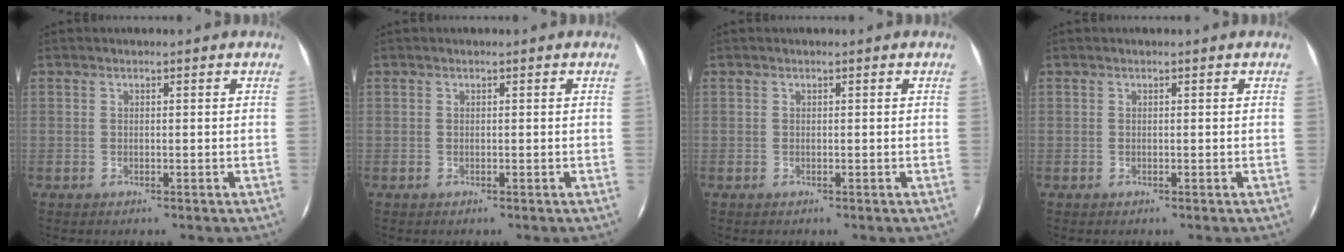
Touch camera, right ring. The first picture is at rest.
{"total": 0.0}
{"total": 0.0}
{"total": 0.0}